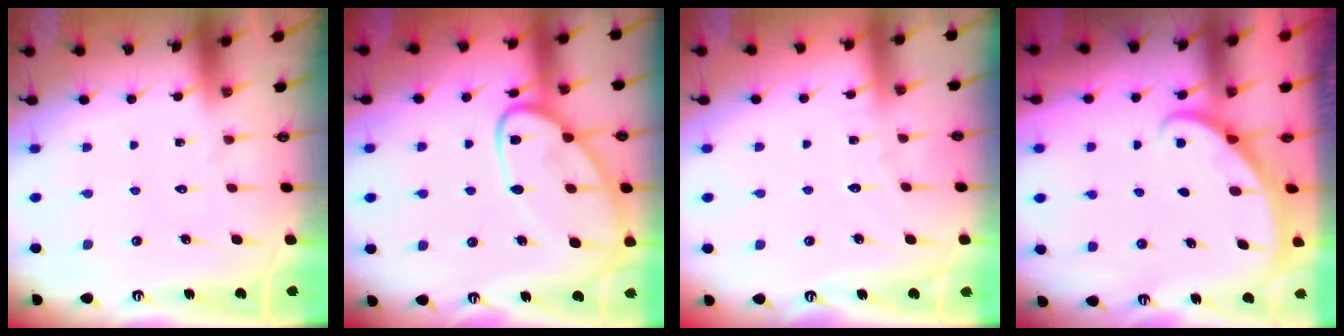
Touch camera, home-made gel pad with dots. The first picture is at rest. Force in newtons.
{"total": 15.7, "press": 15.7, "slide": 1.3}
{"total": 4.0, "press": 3.9, "slide": 0.4}
{"total": 1.9, "press": 1.9, "slide": 0.1}